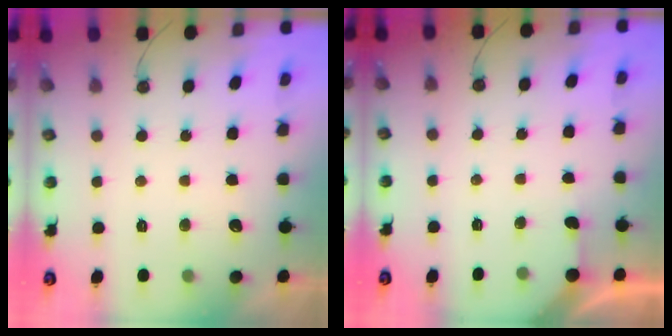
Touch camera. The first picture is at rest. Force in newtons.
{"total": 2.4, "press": 2.4, "slide": 0.4}